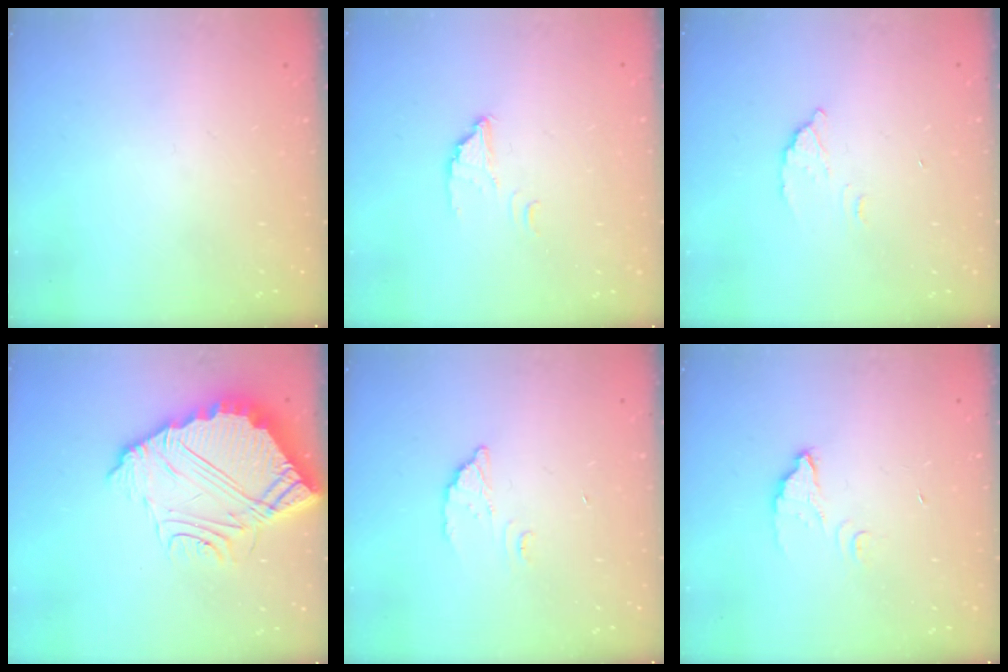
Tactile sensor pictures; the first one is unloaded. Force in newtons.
{"total": 2.8, "press": 2.8, "slide": 0.1}
{"total": 2.7, "press": 2.7, "slide": 0.1}
{"total": 12.5, "press": 12.5, "slide": 0.9}
{"total": 3.0, "press": 3.0, "slide": 0.2}
{"total": 3.3, "press": 3.3, "slide": 0.3}